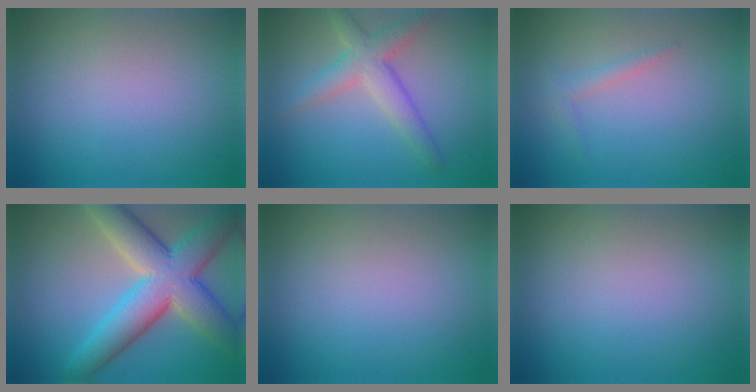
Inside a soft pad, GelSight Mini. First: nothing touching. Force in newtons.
{"total": 3.9, "press": 3.9, "slide": 0.3}
{"total": 1.3, "press": 1.3, "slide": 0.1}
{"total": 10.1, "press": 10.1, "slide": 0.7}
{"total": 0.0}
{"total": 0.0}